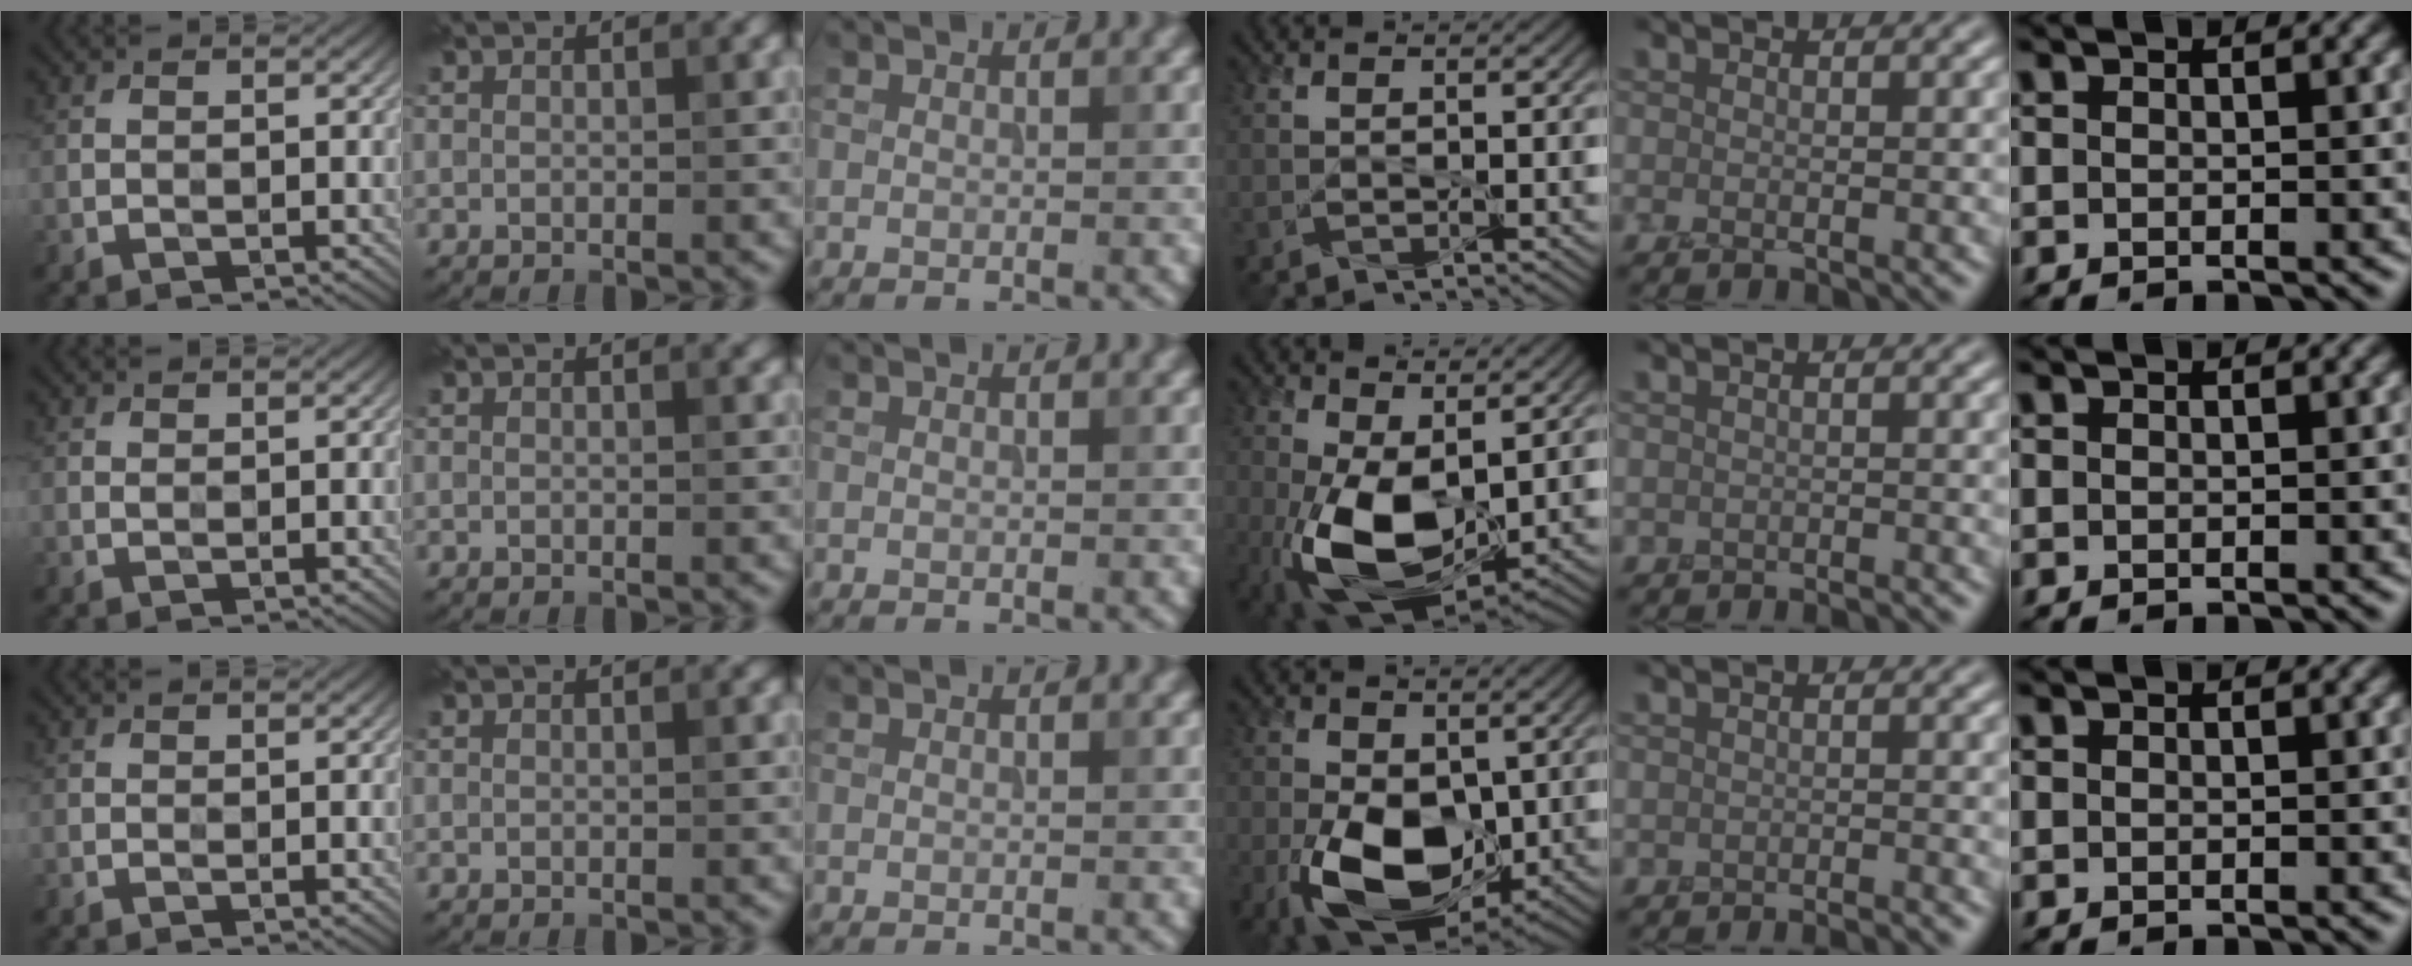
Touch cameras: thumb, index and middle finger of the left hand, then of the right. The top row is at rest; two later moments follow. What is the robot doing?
{"motion": "peel", "object": "bandage"}